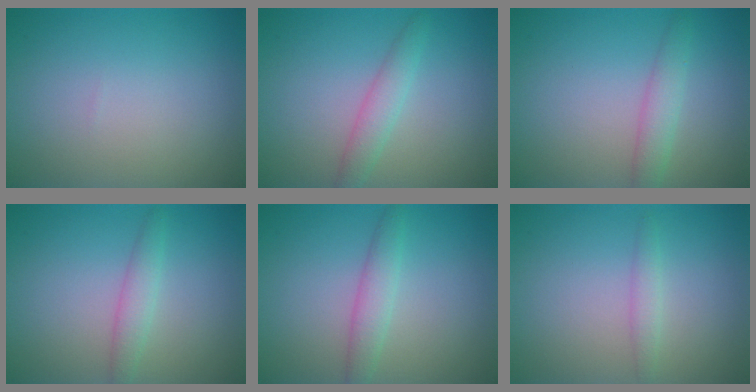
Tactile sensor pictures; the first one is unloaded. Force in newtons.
{"total": 2.1, "press": 2.1, "slide": 0.1}
{"total": 2.2, "press": 2.2, "slide": 0.1}
{"total": 1.9, "press": 1.9, "slide": 0.1}
{"total": 2.2, "press": 2.2, "slide": 0.2}
{"total": 1.3, "press": 1.3, "slide": 0.0}